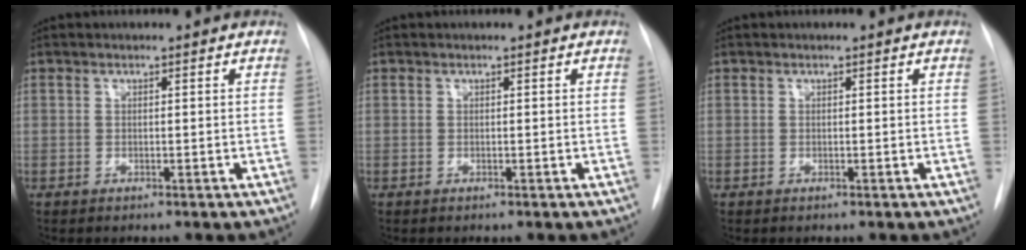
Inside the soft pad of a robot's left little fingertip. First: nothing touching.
{"total": 0.0}
{"total": 0.0}